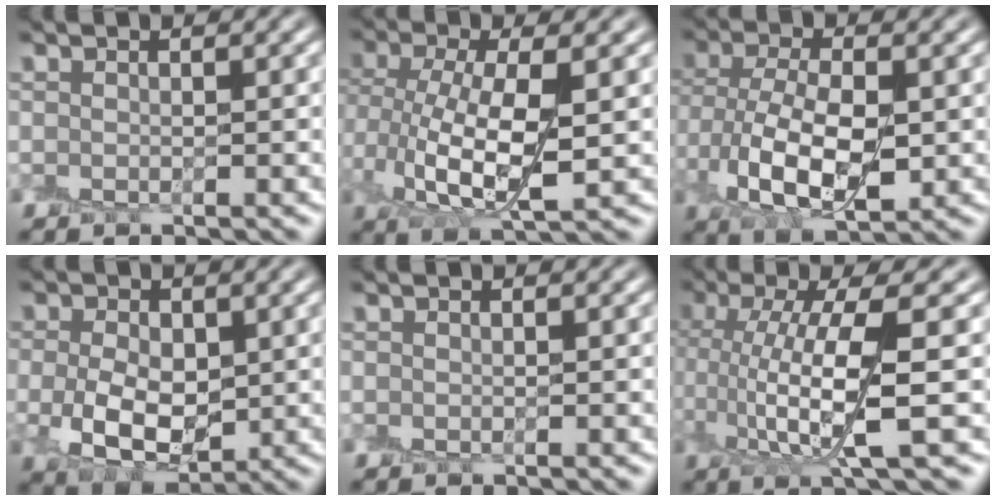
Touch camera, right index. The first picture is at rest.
{"total": 6.3, "force": [0.6, 3.2, 5.3], "torque": [-0.113, 0.006, 0.014]}
{"total": 7.1, "force": [-0.2, 4.3, 5.6], "torque": [-0.120, 0.004, 0.000]}
{"total": 5.4, "force": [-0.3, 3.6, 4.0], "torque": [-0.081, 0.002, -0.004]}
{"total": 0.0}
{"total": 7.2, "force": [0.8, 1.7, 7.0], "torque": [-0.133, 0.001, 0.022]}